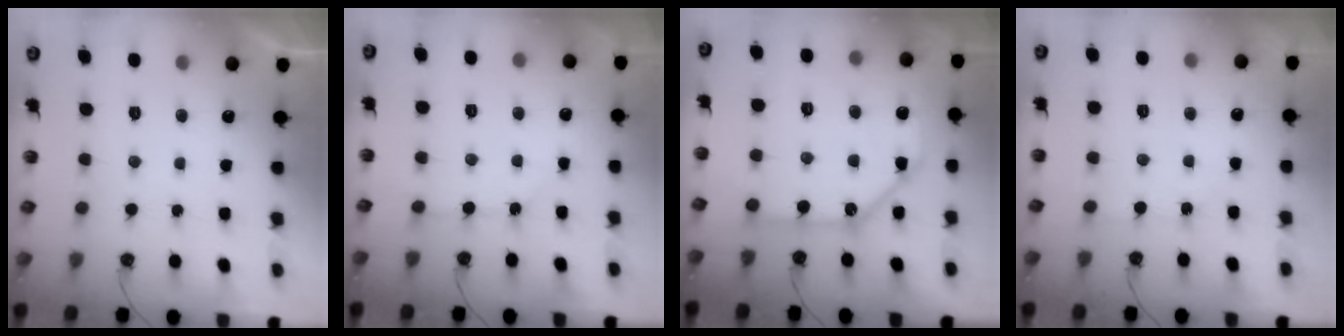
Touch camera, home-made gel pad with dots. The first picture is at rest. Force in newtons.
{"total": 3.5, "press": 3.5, "slide": 0.4}
{"total": 11.6, "press": 11.5, "slide": 1.2}
{"total": 1.6, "press": 1.5, "slide": 0.3}